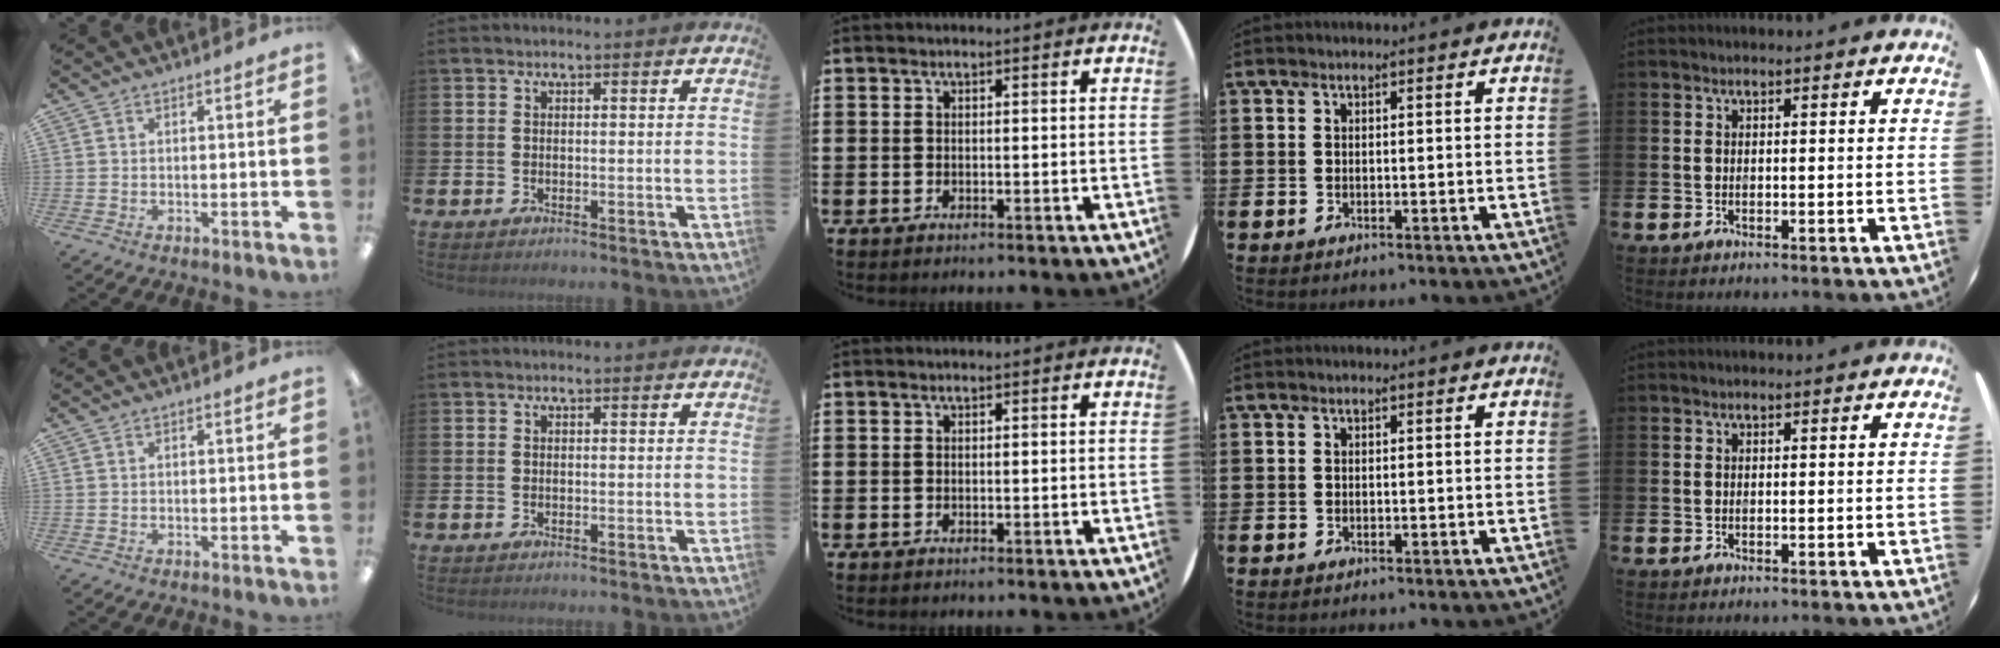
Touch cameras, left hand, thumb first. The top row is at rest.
{}